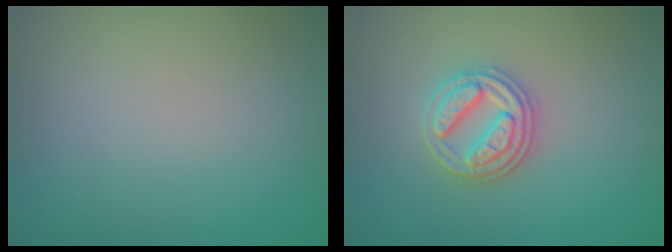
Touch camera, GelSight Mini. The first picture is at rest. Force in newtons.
{"total": 3.4, "press": 3.0, "slide": 1.7}